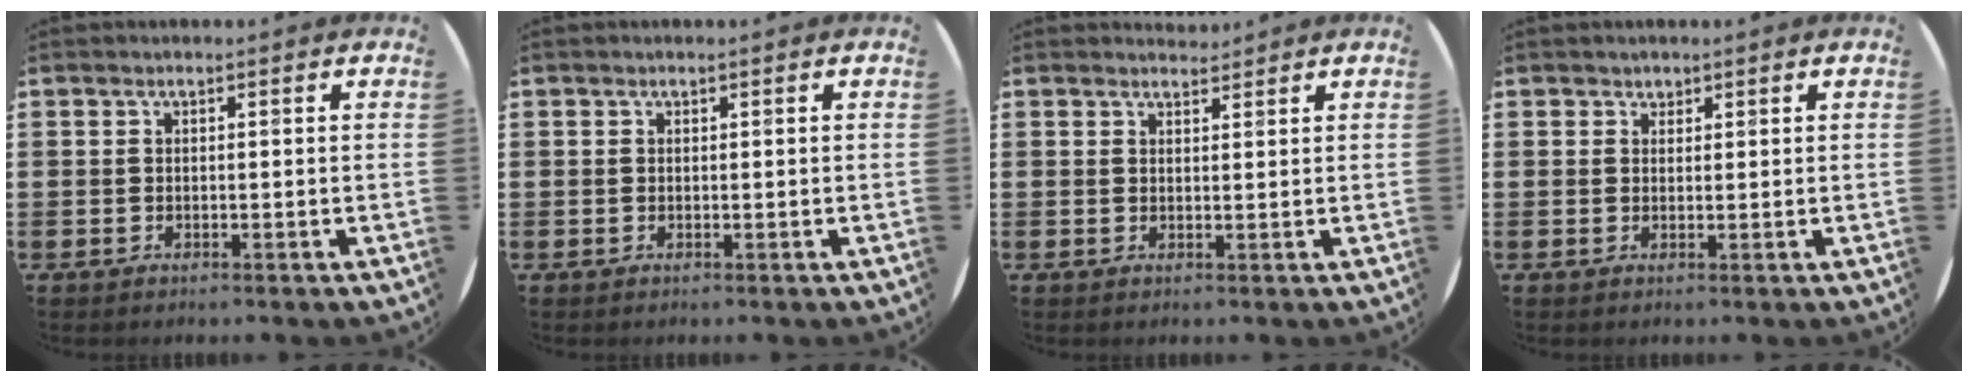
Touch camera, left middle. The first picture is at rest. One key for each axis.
{"total": 0.0}
{"total": 1.4, "fx": 1.4, "fy": 0.2, "fz": -0.2, "tx": 0.003, "ty": 0.002, "tz": 0.027}
{"total": 0.9, "fx": 0.8, "fy": 0.5, "fz": -0.1, "tx": 0.009, "ty": -0.001, "tz": 0.014}